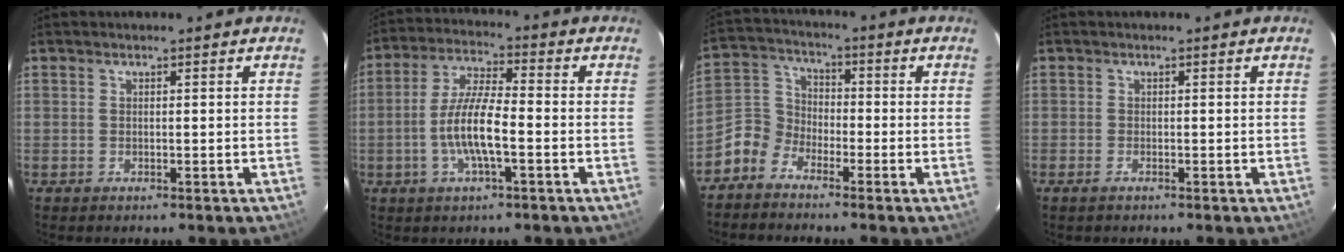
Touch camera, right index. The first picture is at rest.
{"total": 9.6, "force": [-2.8, 2.1, 9.0], "torque": [-0.181, 0.004, -0.054]}
{"total": 6.2, "force": [-4.3, 4.2, 1.3], "torque": [-0.030, 0.027, -0.106]}
{"total": 1.1, "force": [-0.8, 0.4, 0.6], "torque": [-0.013, -0.003, -0.017]}